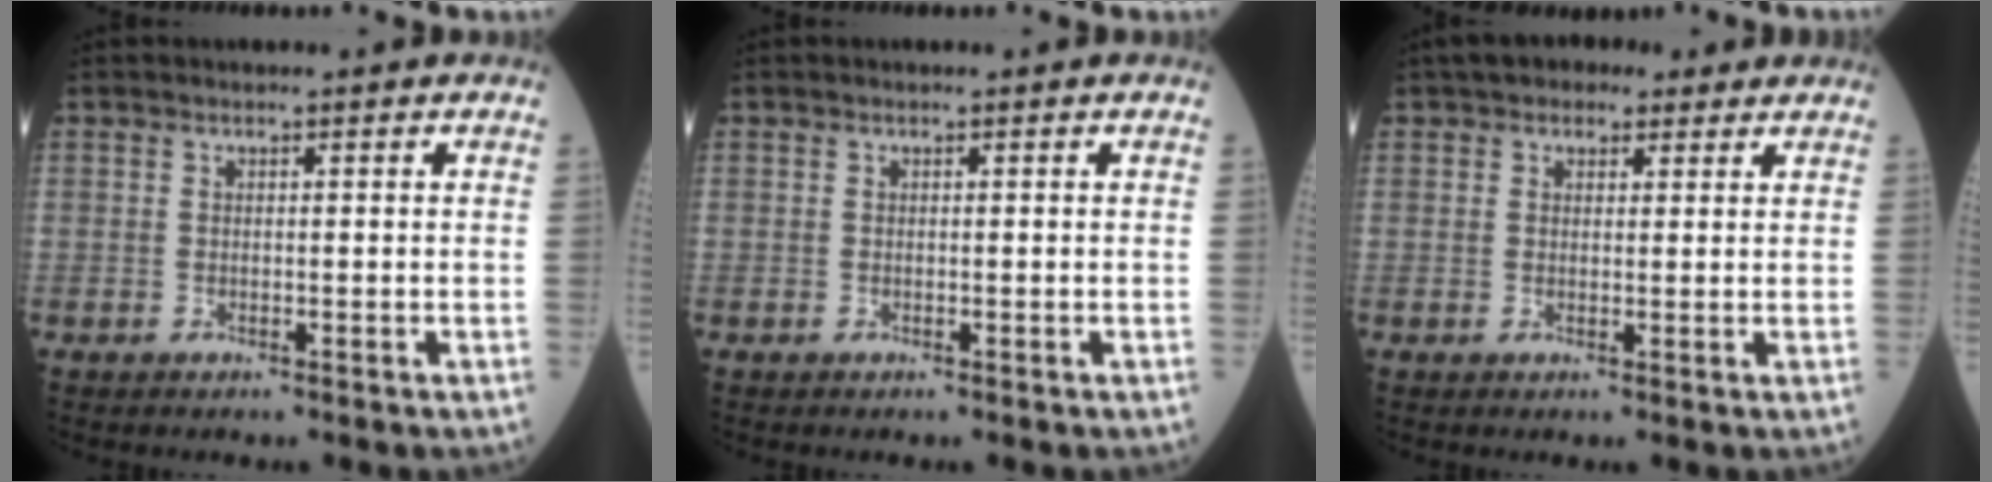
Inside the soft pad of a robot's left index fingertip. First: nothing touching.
{"total": 0.0}
{"total": 4.9, "force": [3.5, 2.7, 2.1], "torque": [-0.030, 0.028, 0.056]}